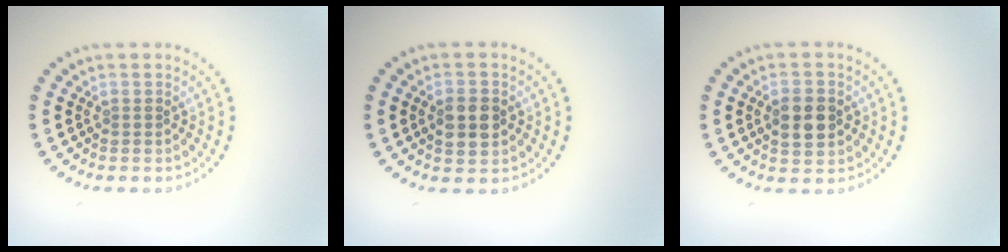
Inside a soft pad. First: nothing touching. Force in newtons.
{"total": 3.2, "press": 3.2, "slide": 0.1}
{"total": 3.7, "press": 3.7, "slide": 0.1}